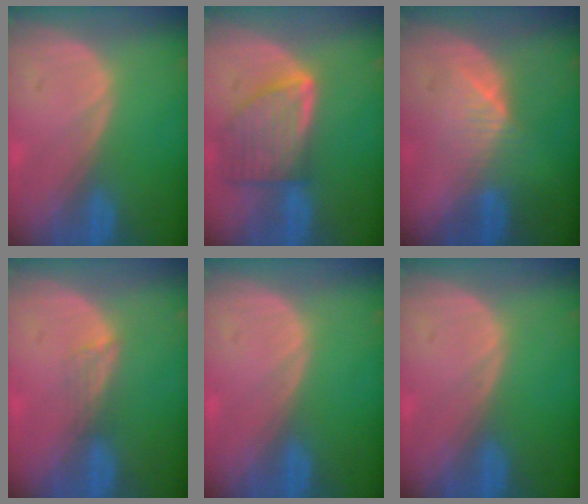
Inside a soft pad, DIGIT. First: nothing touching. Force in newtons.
{"total": 8.1, "press": 7.2, "slide": 3.6}
{"total": 4.1, "press": 4.0, "slide": 0.9}
{"total": 2.0, "press": 1.6, "slide": 1.3}
{"total": 0.0}
{"total": 0.0}